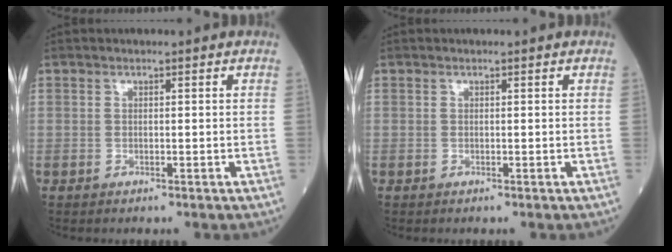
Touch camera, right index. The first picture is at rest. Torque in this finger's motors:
{"motor_torque": [0.00, 0.00, -0.02, -0.01]}